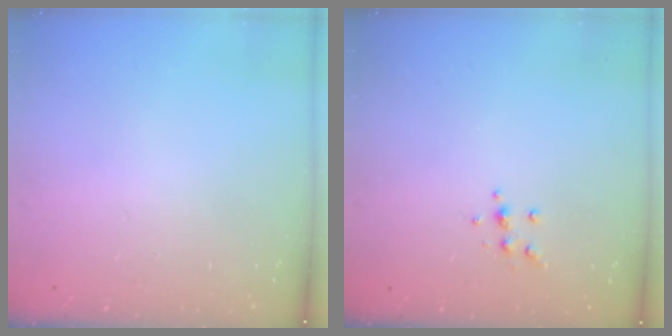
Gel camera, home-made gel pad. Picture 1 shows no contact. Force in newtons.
{"total": 4.8, "press": 4.7, "slide": 0.8}